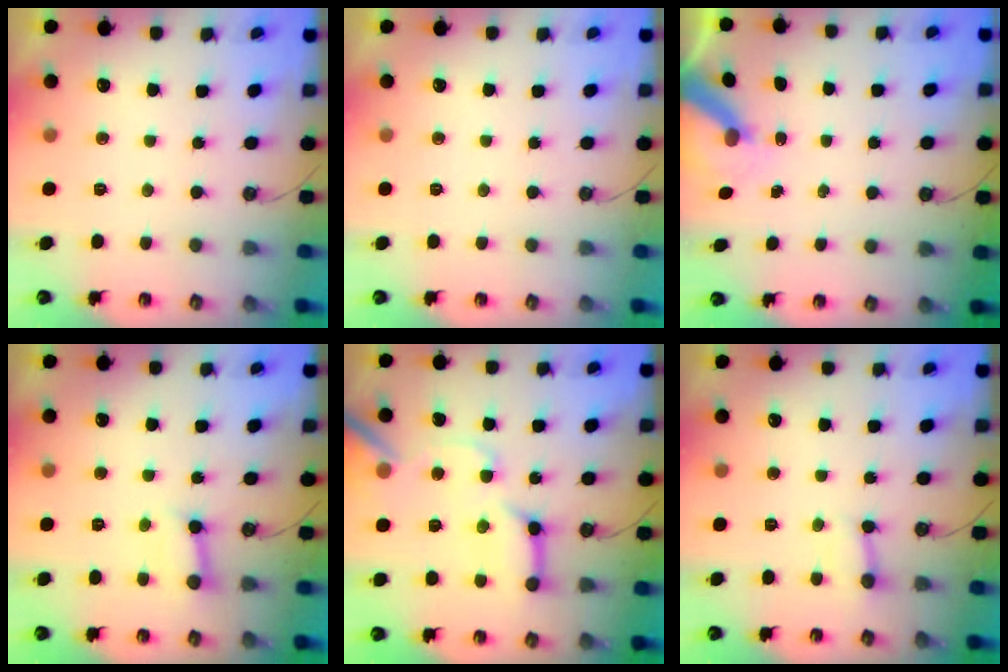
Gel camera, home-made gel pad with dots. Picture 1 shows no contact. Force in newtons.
{"total": 0.0}
{"total": 5.1, "press": 5.0, "slide": 0.5}
{"total": 3.6, "press": 3.6, "slide": 0.2}
{"total": 16.5, "press": 16.4, "slide": 1.9}
{"total": 2.4, "press": 2.4, "slide": 0.1}